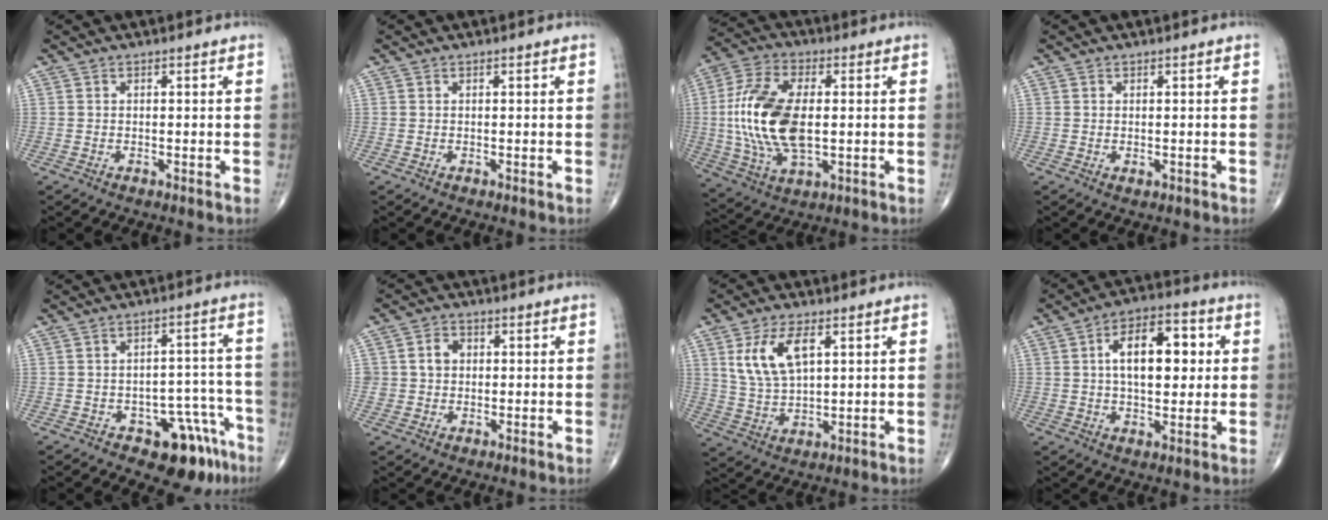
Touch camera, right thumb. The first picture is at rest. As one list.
[{"total": 0.0}, {"total": 18.3, "force": [0.3, 9.5, 15.6], "torque": [-0.328, -0.002, 0.007]}, {"total": 0.7, "force": [-0.1, 0.5, 0.6], "torque": [-0.009, -0.002, 0.000]}, {"total": 10.7, "force": [-6.2, 5.8, 6.5], "torque": [-0.038, 0.055, -0.075]}, {"total": 4.3, "force": [0.6, 3.7, 2.1], "torque": [-0.020, 0.005, 0.007]}, {"total": 10.2, "force": [3.8, 5.0, 8.0], "torque": [-0.152, -0.010, 0.081]}, {"total": 14.1, "force": [2.4, 7.5, 11.7], "torque": [-0.155, 0.014, 0.034]}]